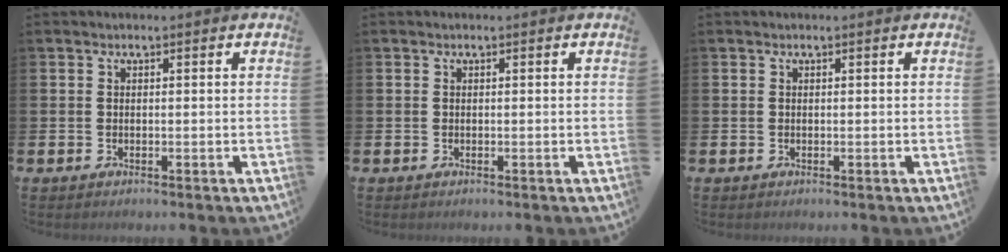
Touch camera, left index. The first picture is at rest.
{"total": 0.0}
{"total": 0.0}